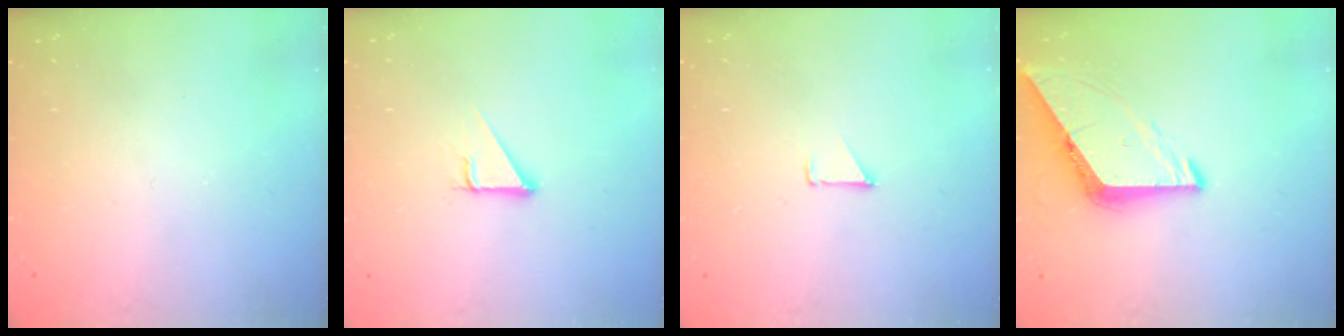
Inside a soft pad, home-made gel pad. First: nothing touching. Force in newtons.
{"total": 2.9, "press": 2.9, "slide": 0.1}
{"total": 0.9, "press": 0.8, "slide": 0.1}
{"total": 7.0, "press": 7.0, "slide": 0.5}